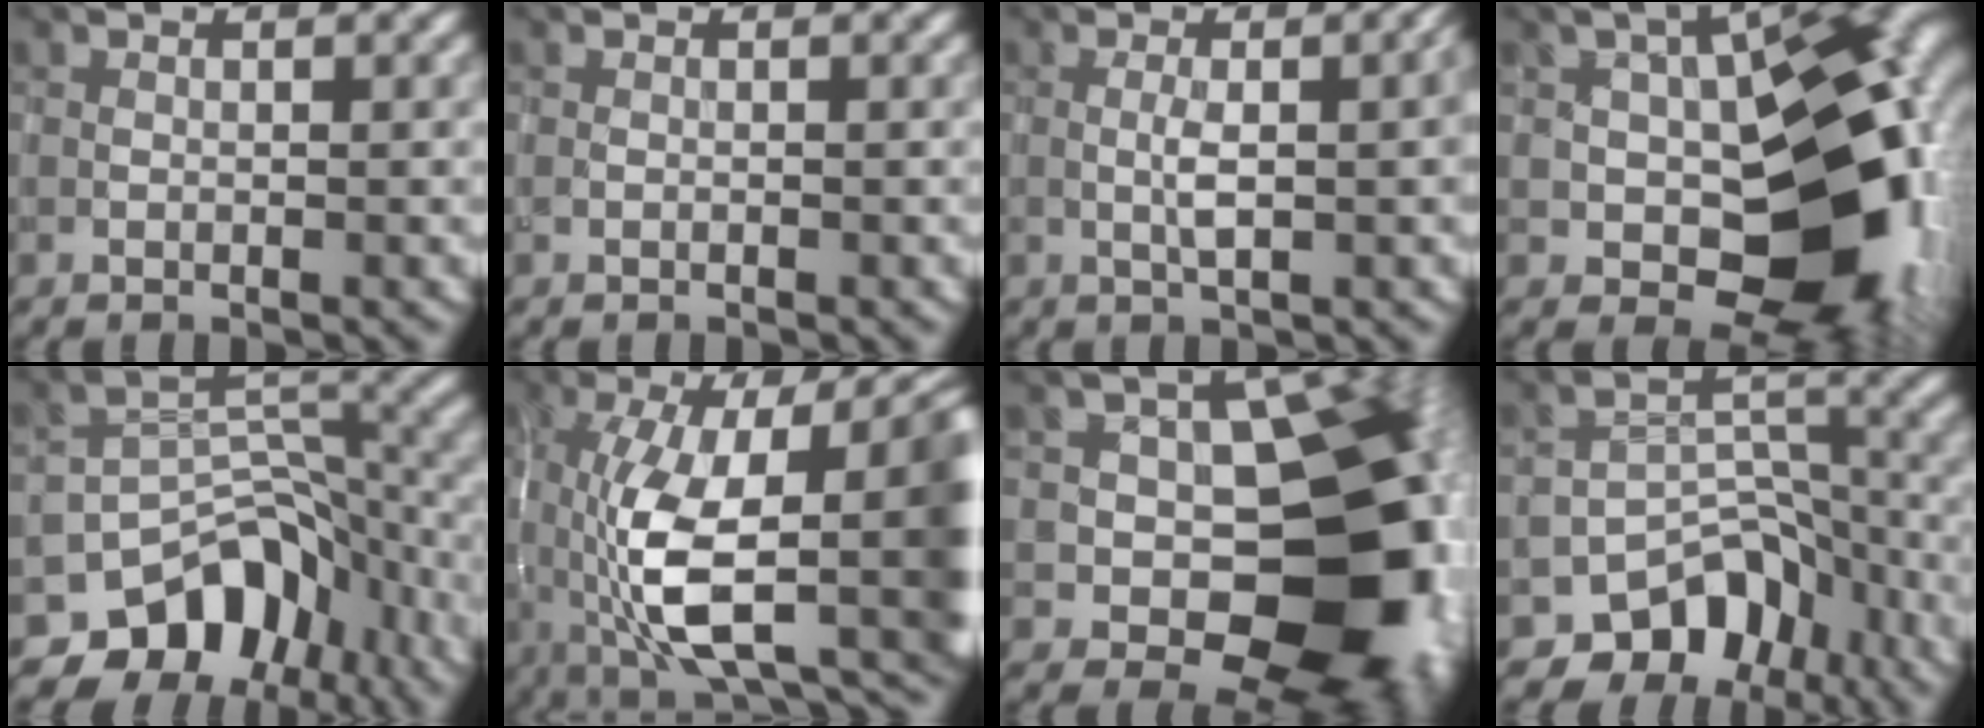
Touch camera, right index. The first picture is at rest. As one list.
[{"total": 0.0}, {"total": 3.7, "force": [-0.1, 0.7, 3.7], "torque": [-0.068, 0.007, -0.006]}, {"total": 17.9, "force": [-1.0, 11.1, 14.0], "torque": [-0.151, -0.003, -0.003]}, {"total": 9.0, "force": [-5.7, 5.9, 3.7], "torque": [-0.036, -0.006, -0.093]}, {"total": 16.3, "force": [-1.7, 6.8, 14.7], "torque": [-0.234, -0.014, -0.009]}, {"total": 16.9, "force": [-1.6, 11.2, 12.6], "torque": [-0.110, 0.020, -0.021]}, {"total": 7.9, "force": [-5.9, 4.8, 2.3], "torque": [-0.009, -0.005, -0.082]}]